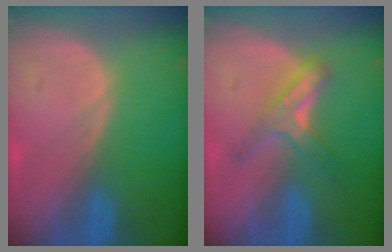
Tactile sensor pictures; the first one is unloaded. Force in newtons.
{"total": 5.1, "press": 4.9, "slide": 1.6}